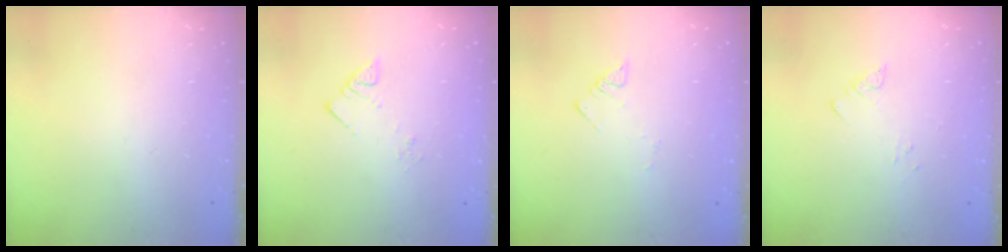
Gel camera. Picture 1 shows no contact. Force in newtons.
{"total": 3.0, "press": 3.0, "slide": 0.4}
{"total": 2.6, "press": 2.5, "slide": 0.2}
{"total": 3.0, "press": 3.0, "slide": 0.4}